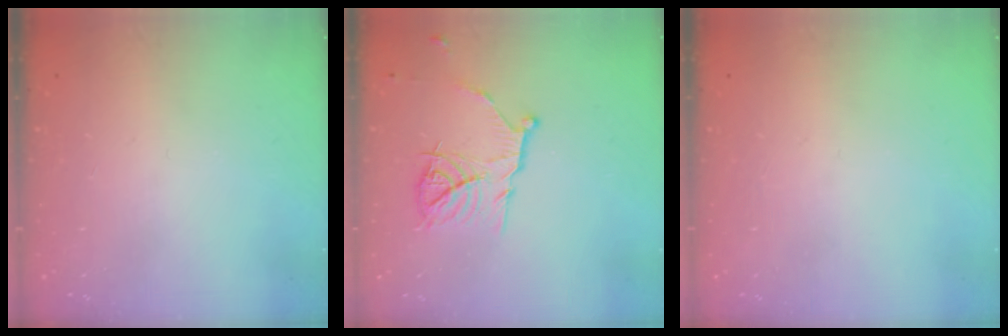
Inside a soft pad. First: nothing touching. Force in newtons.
{"total": 11.2, "press": 11.2, "slide": 0.8}
{"total": 0.0}